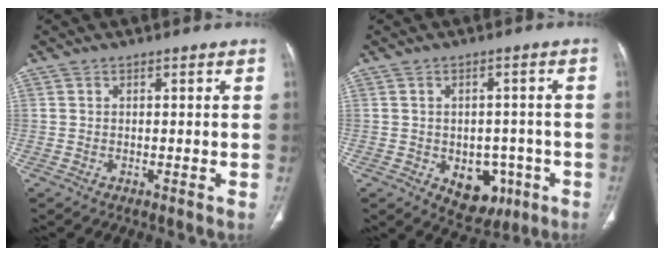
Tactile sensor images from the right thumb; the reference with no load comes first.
{"total": 9.1, "force": [-3.2, 6.4, 5.6], "torque": [-0.034, 0.019, -0.026]}